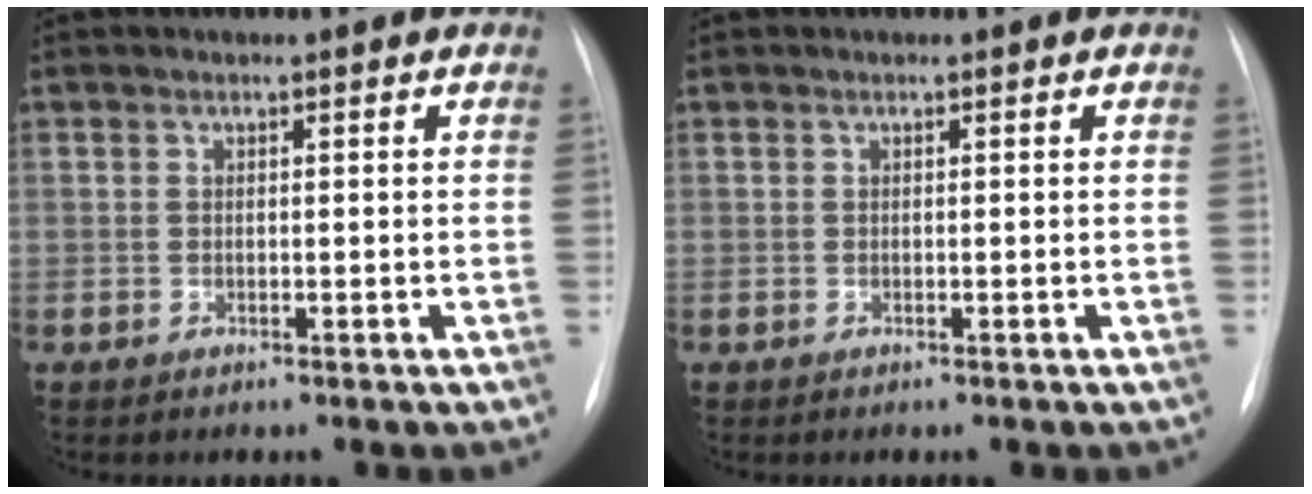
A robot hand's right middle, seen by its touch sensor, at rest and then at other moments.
{"total": 0.0}